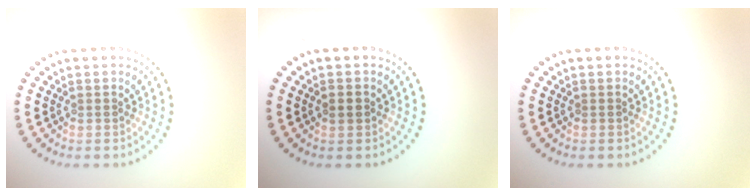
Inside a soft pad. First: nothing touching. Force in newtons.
{"total": 1.0, "press": 1.0, "slide": 0.1}
{"total": 0.0}